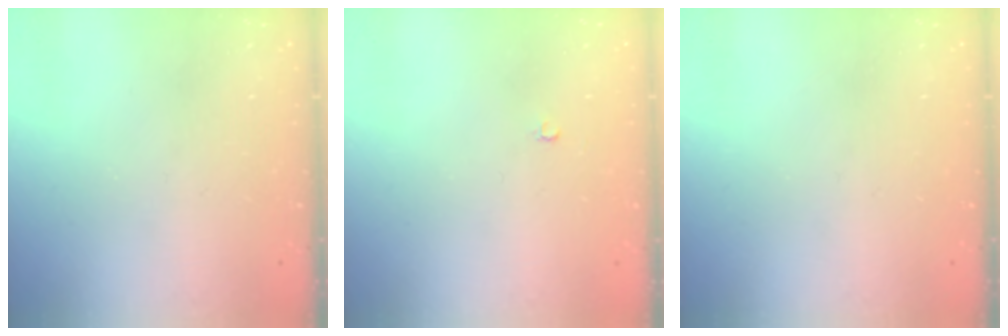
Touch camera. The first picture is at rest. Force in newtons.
{"total": 2.1, "press": 2.1, "slide": 0.2}
{"total": 0.0}